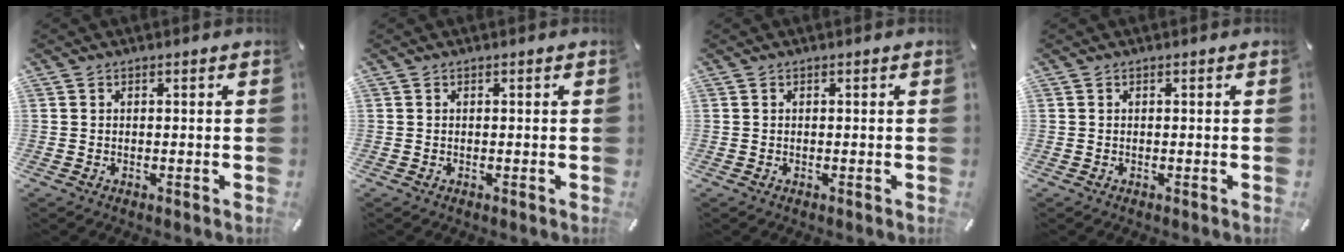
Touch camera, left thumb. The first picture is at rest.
{"total": 0.0}
{"total": 0.0}
{"total": 0.0}